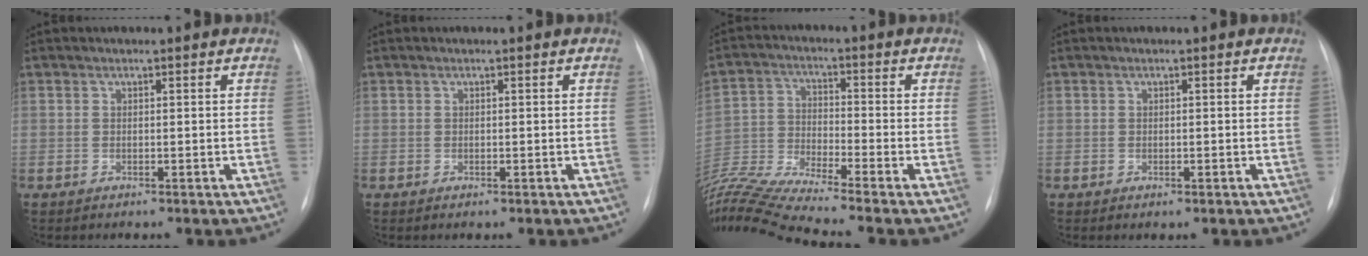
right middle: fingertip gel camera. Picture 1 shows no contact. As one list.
[{"total": 0.0}, {"total": 13.4, "force": [-12.1, -2.7, 5.0], "torque": [-0.099, -0.013, -0.224]}, {"total": 0.6, "force": [-0.2, 0.5, 0.3], "torque": [-0.006, -0.001, -0.001]}]